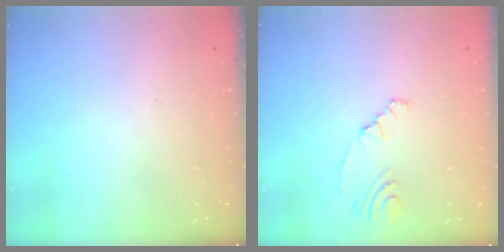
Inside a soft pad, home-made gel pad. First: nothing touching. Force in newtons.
{"total": 4.9, "press": 1.9, "slide": 4.6}